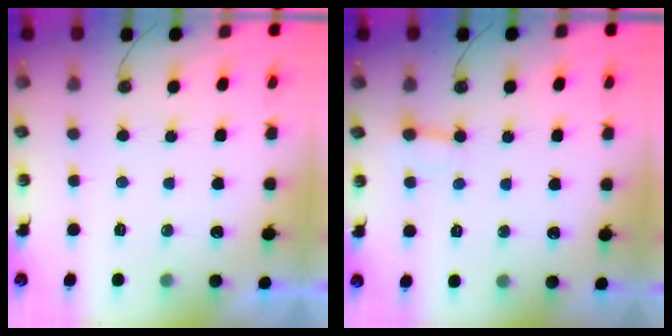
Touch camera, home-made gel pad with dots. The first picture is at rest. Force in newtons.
{"total": 2.8, "press": 2.8, "slide": 0.3}